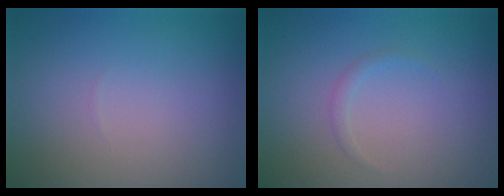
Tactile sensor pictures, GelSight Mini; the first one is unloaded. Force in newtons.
{"total": 0.7, "press": 0.7, "slide": 0.0}